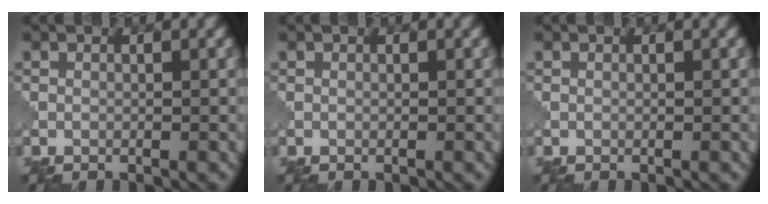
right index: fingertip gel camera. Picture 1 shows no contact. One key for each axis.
{"total": 0.0}
{"total": 0.0}